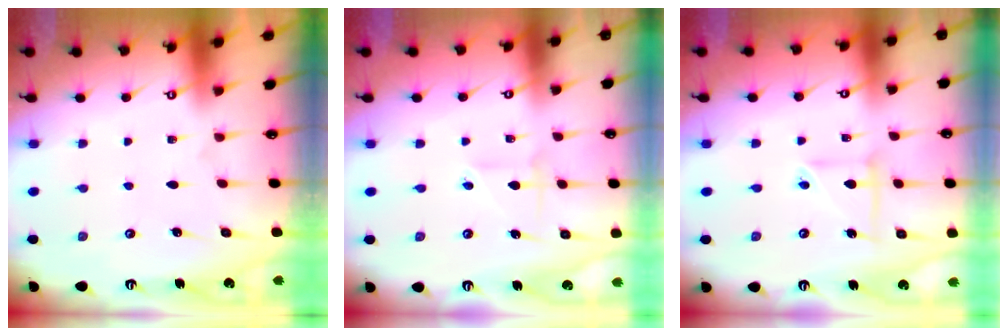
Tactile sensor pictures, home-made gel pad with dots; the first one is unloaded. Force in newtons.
{"total": 2.7, "press": 2.6, "slide": 0.3}
{"total": 5.1, "press": 5.1, "slide": 0.7}